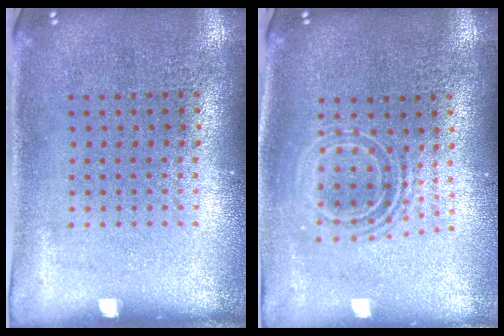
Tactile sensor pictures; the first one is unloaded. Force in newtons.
{"total": 1.7, "press": 1.3, "slide": 1.0}